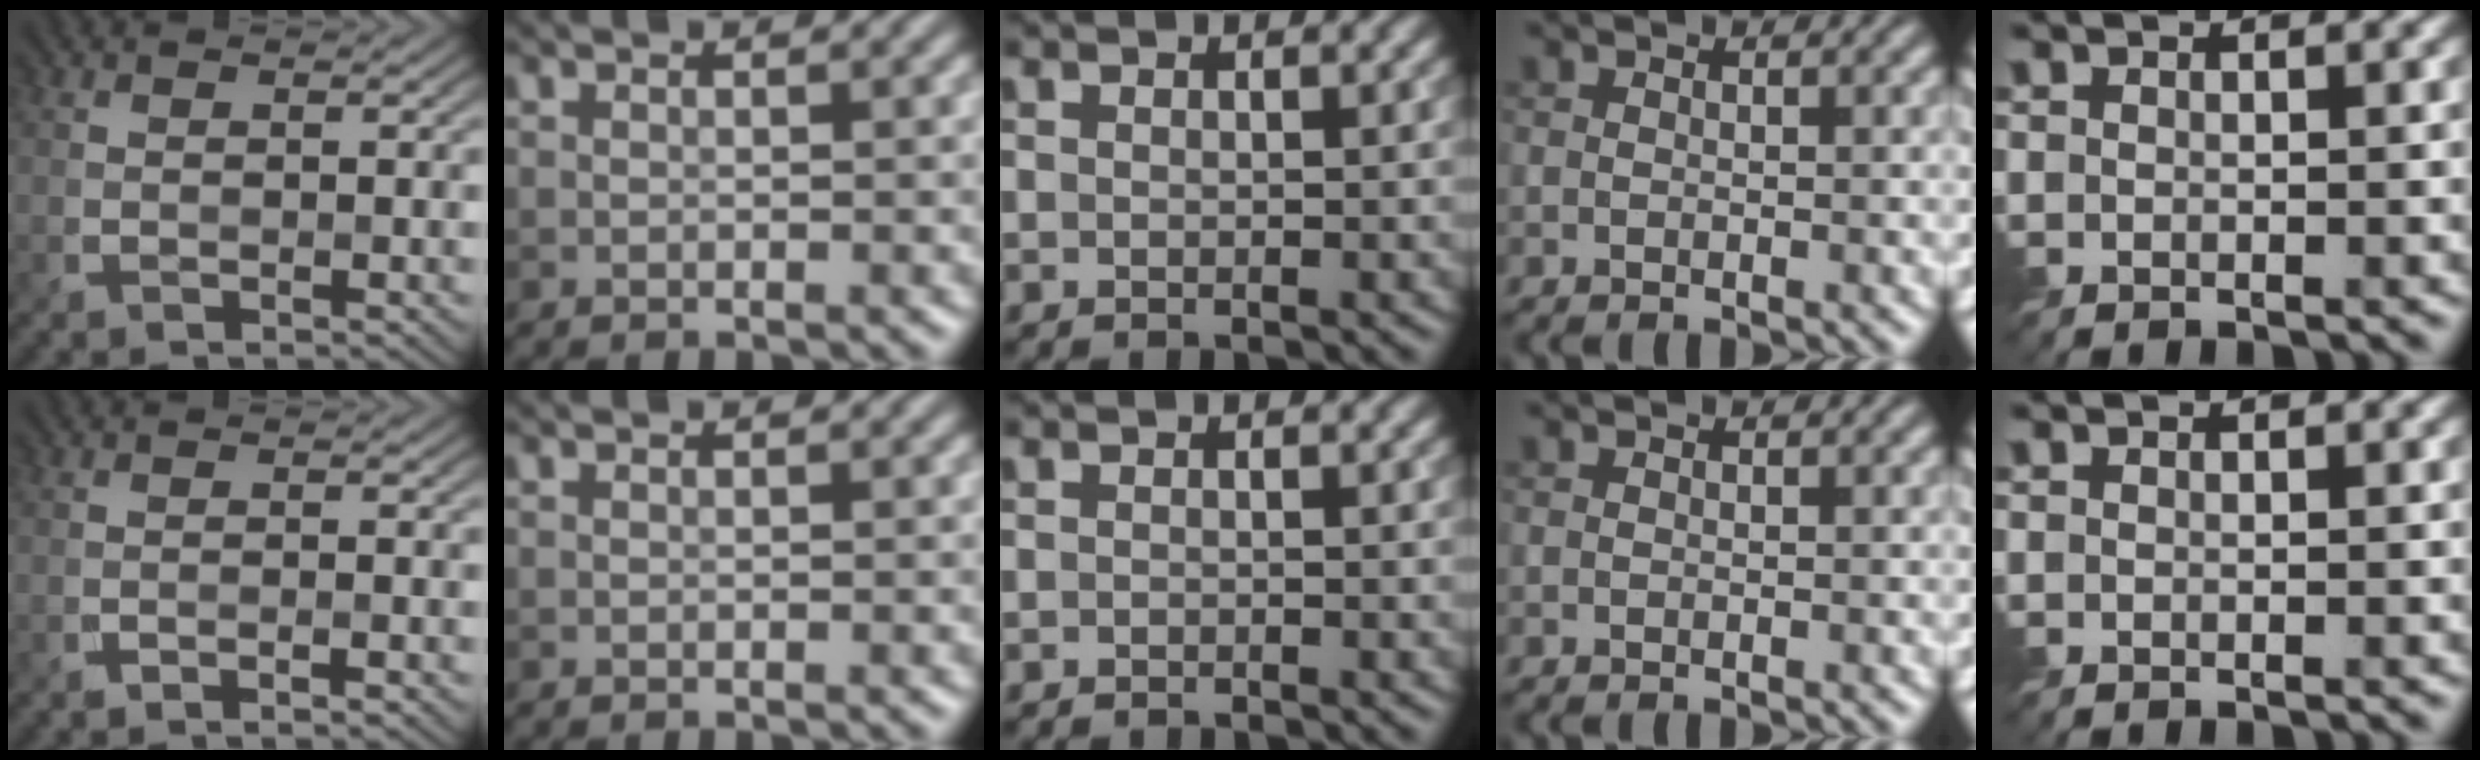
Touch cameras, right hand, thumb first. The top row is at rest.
{"thumb": {"total": 1.1, "force": [-0.5, 0.2, 0.9], "torque": [-0.012, 0.000, -0.013]}, "middle": {"total": 0.6, "force": [-0.6, 0.1, 0.1], "torque": [0.001, -0.004, -0.011]}}